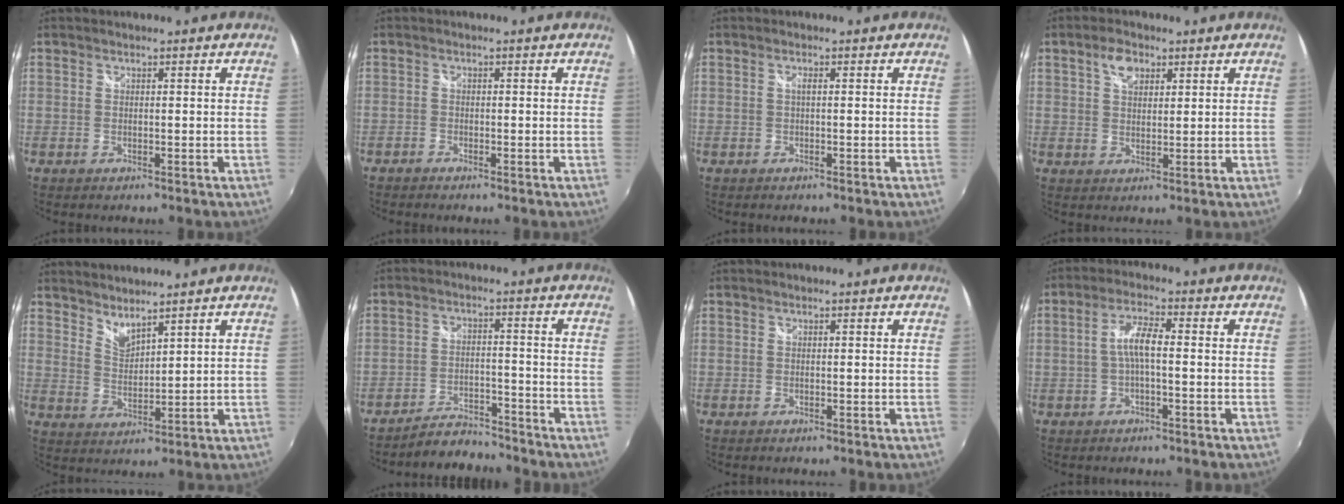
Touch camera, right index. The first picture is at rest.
{"total": 1.0, "force": [-1.0, 0.4, 0.2], "torque": [-0.009, -0.003, -0.022]}
{"total": 0.5, "force": [0.2, 0.0, 0.5], "torque": [-0.007, 0.007, 0.003]}
{"total": 4.4, "force": [2.3, 2.6, 2.7], "torque": [-0.045, 0.010, 0.041]}
{"total": 4.7, "force": [4.3, 0.7, 1.6], "torque": [-0.024, -0.005, 0.078]}
{"total": 6.8, "force": [-6.5, 1.5, 1.1], "torque": [-0.042, 0.009, -0.106]}
{"total": 0.0}
{"total": 4.7, "force": [-0.7, 1.0, 4.5], "torque": [-0.091, 0.011, -0.013]}